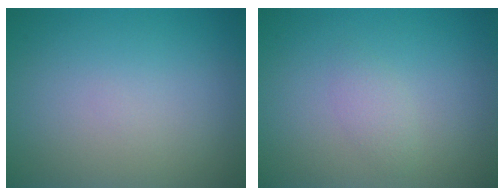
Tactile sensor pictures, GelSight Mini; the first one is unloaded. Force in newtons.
{"total": 1.2, "press": 1.2, "slide": 0.1}